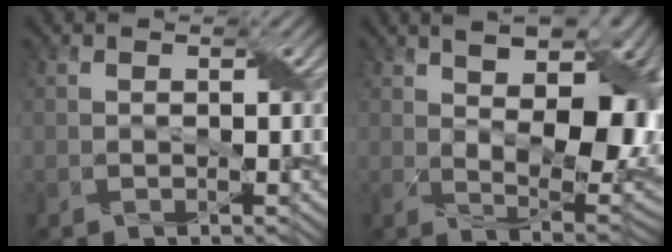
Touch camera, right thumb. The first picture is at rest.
{"total": 16.7, "force": [3.8, 8.2, 14.1], "torque": [-0.194, 0.013, 0.072]}